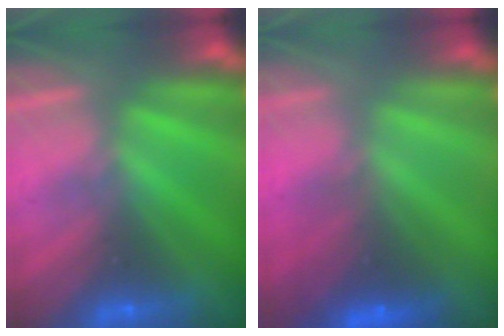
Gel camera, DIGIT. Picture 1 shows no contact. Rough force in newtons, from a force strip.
{"total": 2.9}